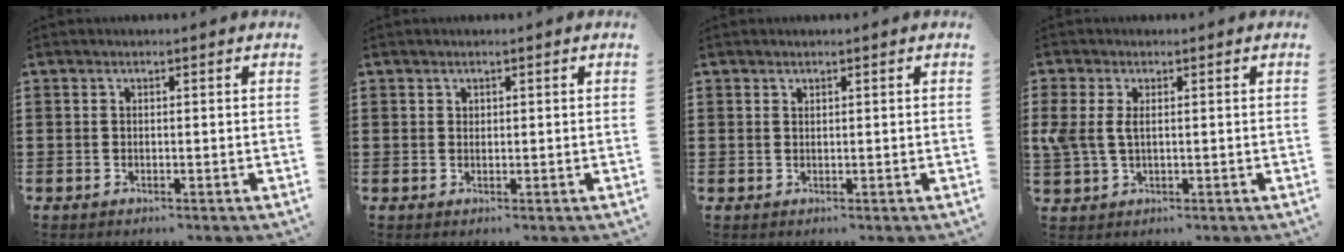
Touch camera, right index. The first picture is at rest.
{"total": 0.6, "force": [0.3, 0.5, 0.1], "torque": [-0.003, 0.003, 0.007]}
{"total": 0.5, "force": [0.4, 0.3, 0.1], "torque": [-0.003, 0.001, 0.009]}
{"total": 3.5, "force": [0.8, 1.7, 2.9], "torque": [-0.078, 0.001, 0.008]}